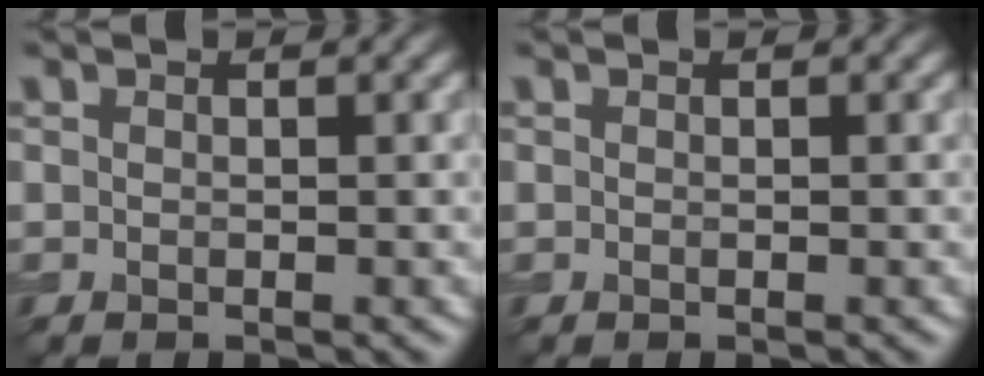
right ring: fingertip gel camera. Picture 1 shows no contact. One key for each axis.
{"total": 0.0}